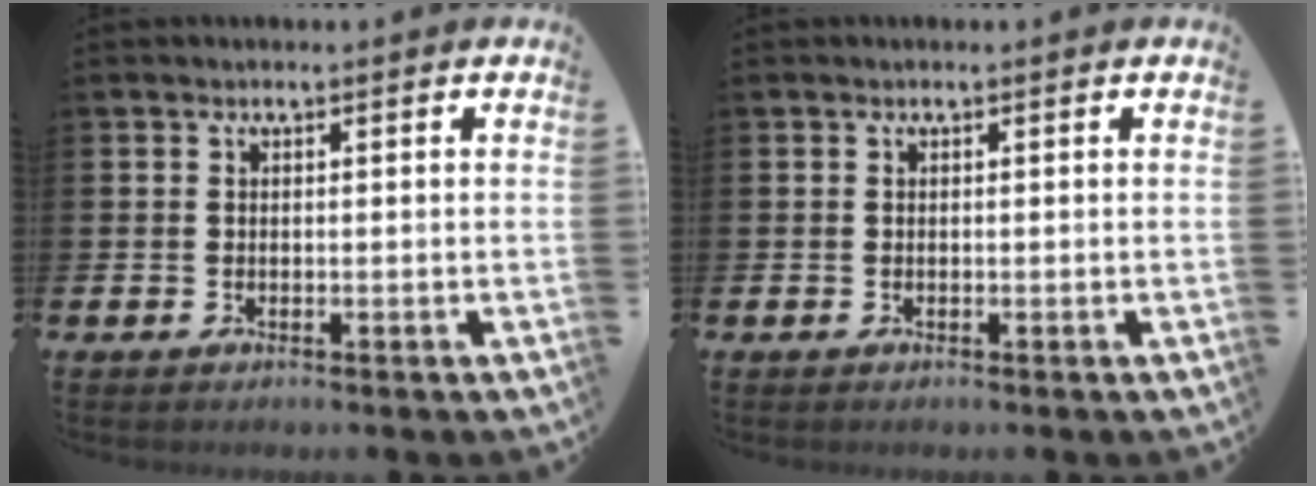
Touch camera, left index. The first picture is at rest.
{"total": 0.0}